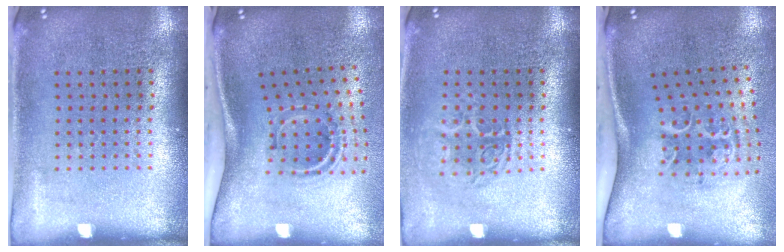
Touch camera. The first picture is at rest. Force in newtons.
{"total": 2.2, "press": 1.2, "slide": 1.8}
{"total": 1.5, "press": 1.2, "slide": 0.8}
{"total": 2.3, "press": 1.3, "slide": 1.9}